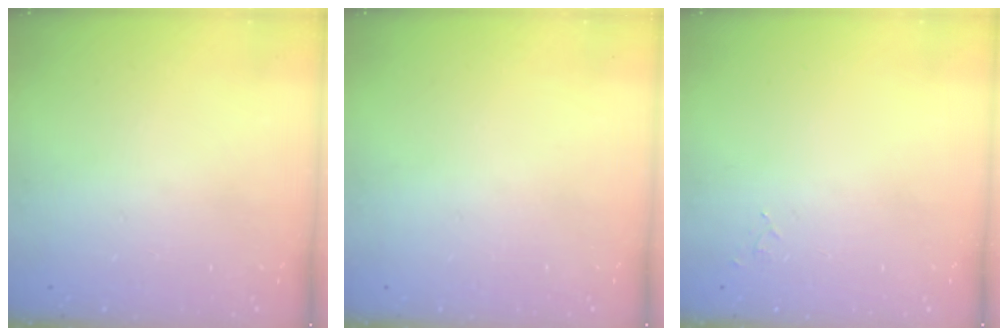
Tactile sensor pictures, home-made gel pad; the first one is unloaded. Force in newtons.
{"total": 0.0}
{"total": 5.2, "press": 5.2, "slide": 0.4}